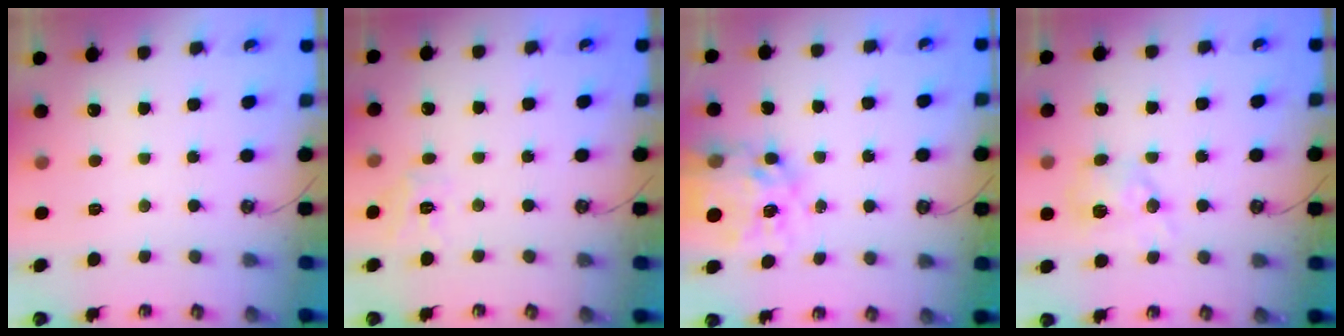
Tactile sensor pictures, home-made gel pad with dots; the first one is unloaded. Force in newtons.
{"total": 7.5, "press": 7.4, "slide": 0.5}
{"total": 14.7, "press": 14.6, "slide": 1.3}
{"total": 8.7, "press": 8.7, "slide": 0.4}